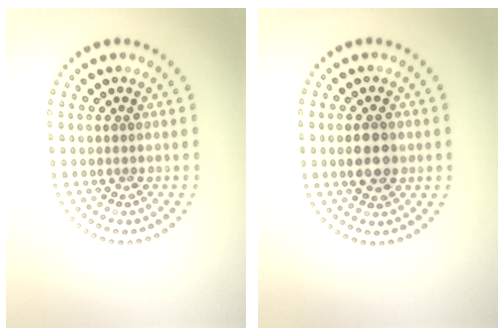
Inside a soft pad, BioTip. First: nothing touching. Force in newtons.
{"total": 3.4, "press": 3.4, "slide": 0.1}